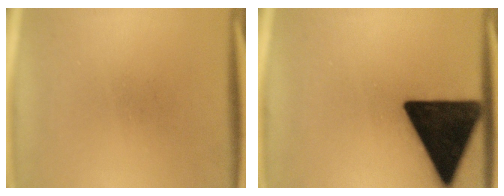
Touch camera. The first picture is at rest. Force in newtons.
{"total": 19.6}